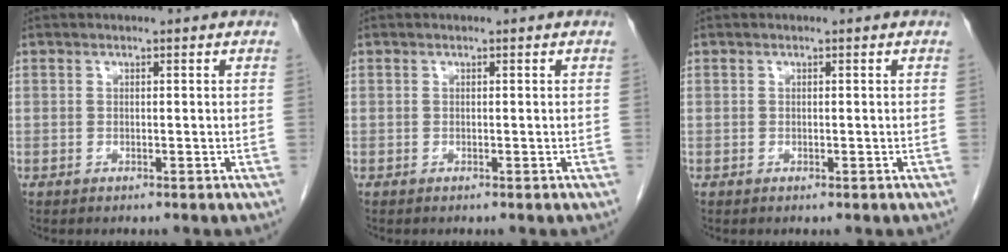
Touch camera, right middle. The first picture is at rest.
{"total": 0.0}
{"total": 0.0}